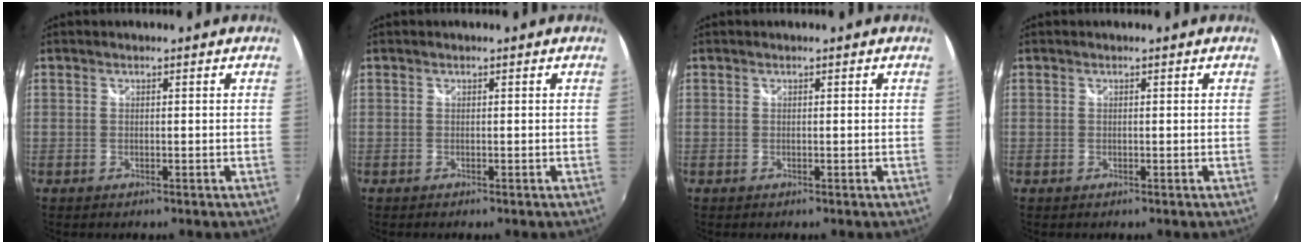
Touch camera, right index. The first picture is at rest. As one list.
[{"total": 0.0}, {"total": 0.0}, {"total": 0.0}]